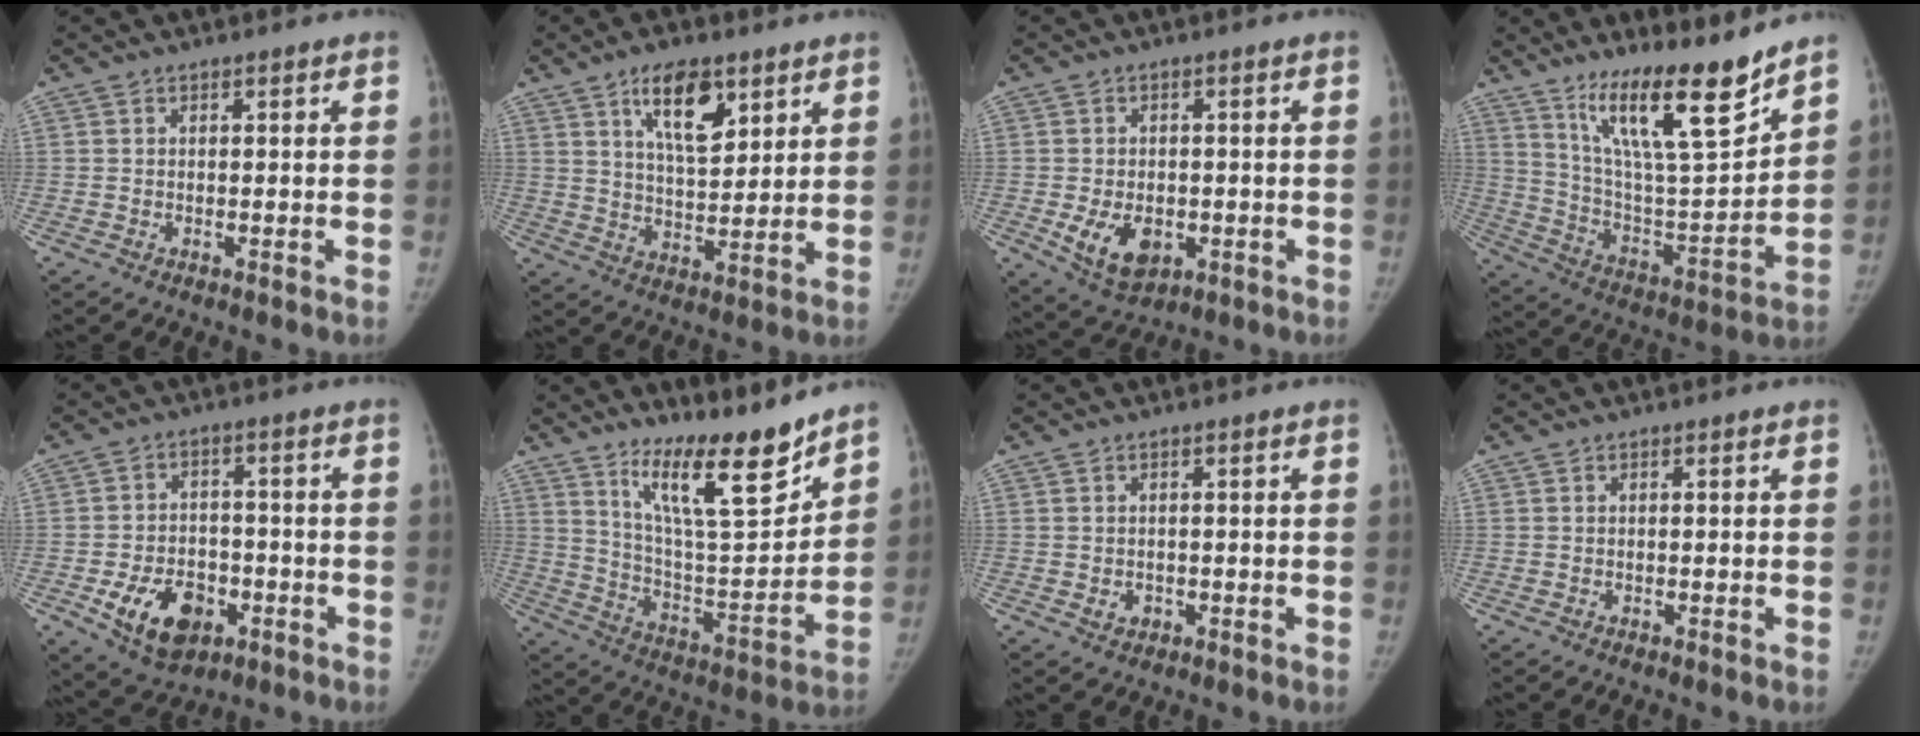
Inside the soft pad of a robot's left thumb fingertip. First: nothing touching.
{"total": 11.0, "force": [6.0, 4.9, 7.8], "torque": [-0.107, -0.037, 0.107]}
{"total": 8.0, "force": [-2.0, 5.4, 5.6], "torque": [-0.079, -0.005, -0.019]}
{"total": 19.4, "force": [14.0, 3.5, 13.0], "torque": [-0.183, -0.092, 0.250]}
{"total": 11.8, "force": [-4.5, 8.1, 7.3], "torque": [-0.094, 0.019, -0.062]}
{"total": 16.9, "force": [12.8, 3.5, 10.5], "torque": [-0.136, -0.097, 0.227]}
{"total": 1.8, "force": [-0.4, 1.6, 0.8], "torque": [-0.006, 0.001, 0.001]}
{"total": 0.0}